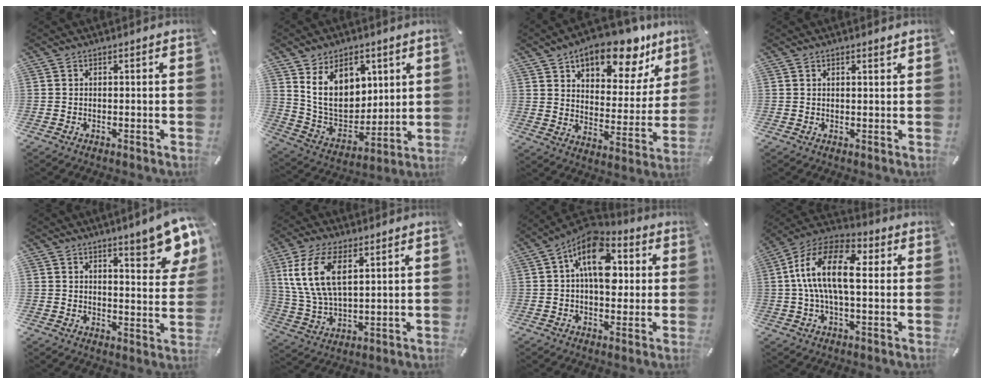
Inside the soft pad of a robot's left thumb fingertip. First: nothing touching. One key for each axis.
{"total": 14.9, "fx": 6.5, "fy": 11.0, "fz": 7.7, "tx": -0.150, "ty": -0.031, "tz": 0.127}
{"total": 15.6, "fx": 11.8, "fy": 7.1, "fz": 7.1, "tx": -0.100, "ty": -0.091, "tz": 0.200}
{"total": 1.1, "fx": 0.9, "fy": 0.3, "fz": 0.6, "tx": -0.011, "ty": -0.001, "tz": 0.015}
{"total": 10.0, "fx": 7.8, "fy": 3.6, "fz": 5.0, "tx": -0.046, "ty": -0.060, "tz": 0.136}
{"total": 12.6, "fx": 5.2, "fy": 6.6, "fz": 9.3, "tx": -0.231, "ty": -0.005, "tz": 0.089}
{"total": 15.0, "fx": 3.6, "fy": 9.1, "fz": 11.4, "tx": -0.180, "ty": -0.017, "tz": 0.061}
{"total": 15.3, "fx": 1.8, "fy": 7.7, "fz": 13.0, "tx": -0.274, "ty": 0.006, "tz": 0.030}